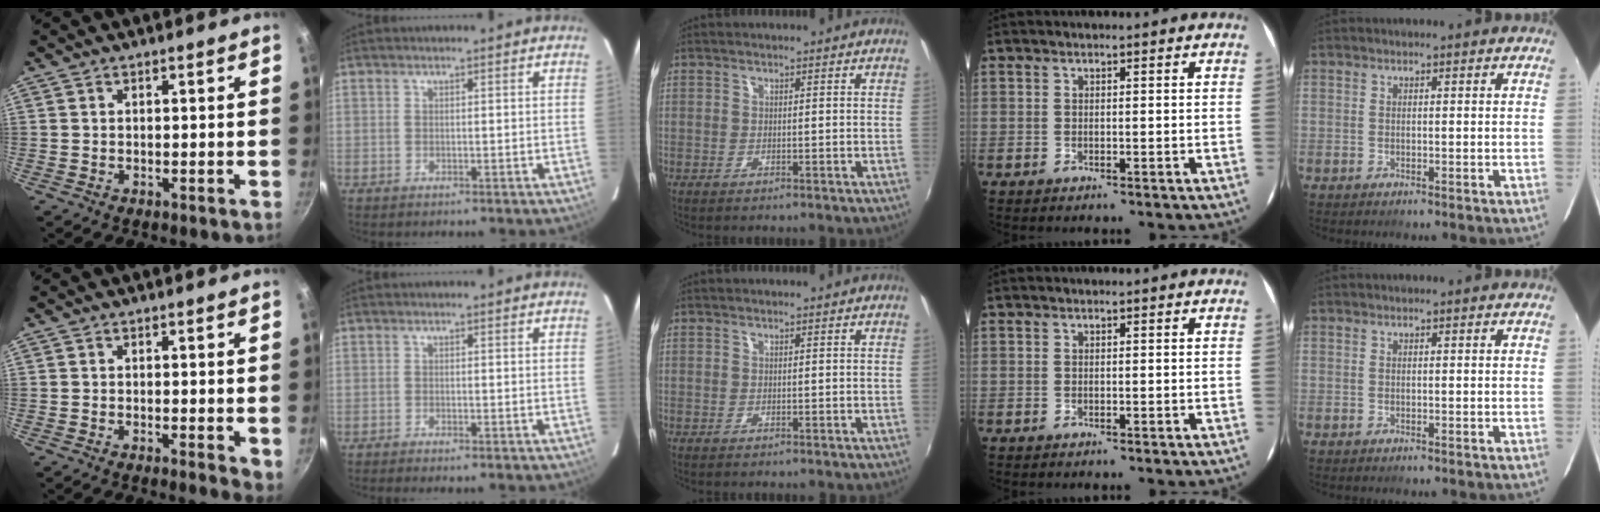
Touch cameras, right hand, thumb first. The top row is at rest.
{"thumb": {"total": 2.7, "force": [-0.2, 1.0, 2.5], "torque": [-0.030, -0.010, -0.004]}, "index": {"total": 1.6, "force": [-1.4, 0.1, 0.8], "torque": [-0.025, -0.004, -0.025]}}